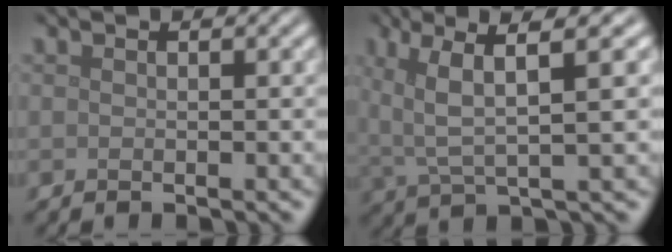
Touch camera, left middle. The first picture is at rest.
{"total": 6.3, "force": [2.7, 1.4, 5.5], "torque": [-0.107, 0.012, 0.051]}